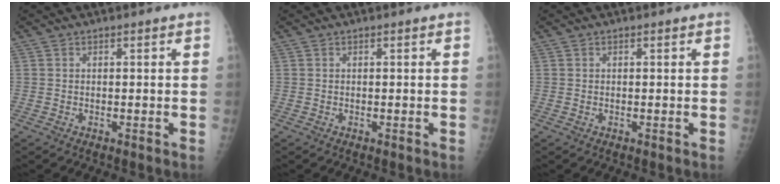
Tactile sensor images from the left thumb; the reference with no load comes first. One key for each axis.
{"total": 0.0}
{"total": 0.0}